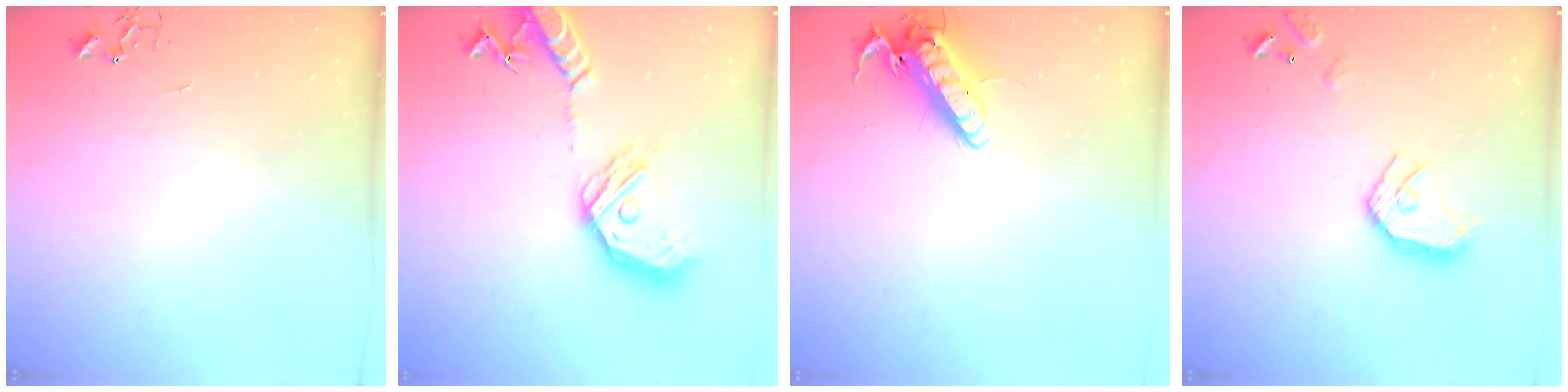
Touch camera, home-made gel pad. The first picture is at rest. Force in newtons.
{"total": 21.3, "press": 21.1, "slide": 3.1}
{"total": 13.8, "press": 13.7, "slide": 2.0}
{"total": 12.7, "press": 12.6, "slide": 1.6}